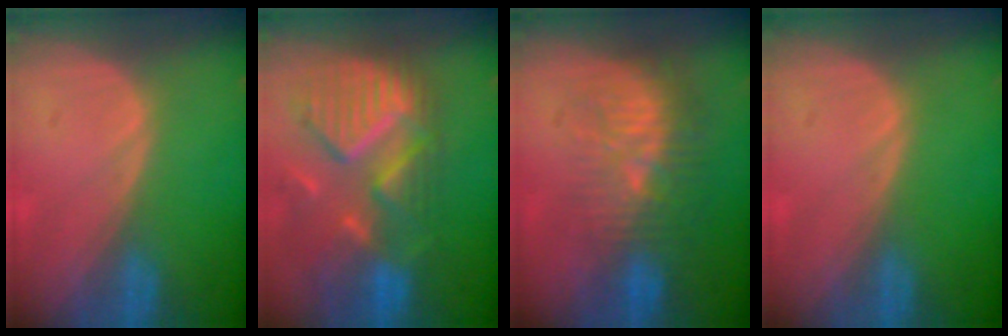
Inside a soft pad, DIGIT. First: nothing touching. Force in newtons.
{"total": 11.7, "press": 10.3, "slide": 5.6}
{"total": 9.6, "press": 8.9, "slide": 3.5}
{"total": 0.0}